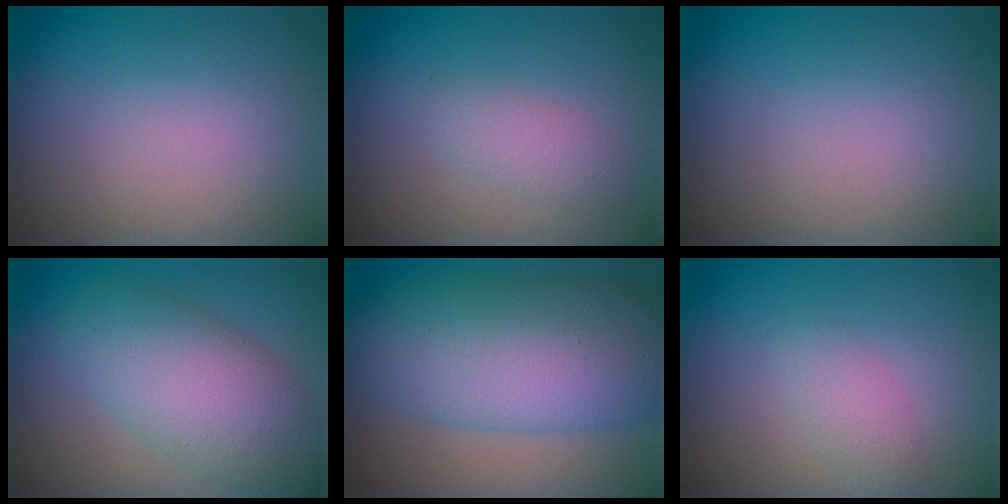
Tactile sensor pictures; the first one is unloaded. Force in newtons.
{"total": 2.0, "press": 2.0, "slide": 0.2}
{"total": 0.0}
{"total": 7.2, "press": 7.2, "slide": 0.0}
{"total": 11.5, "press": 11.5, "slide": 0.2}
{"total": 1.8, "press": 1.8, "slide": 0.1}